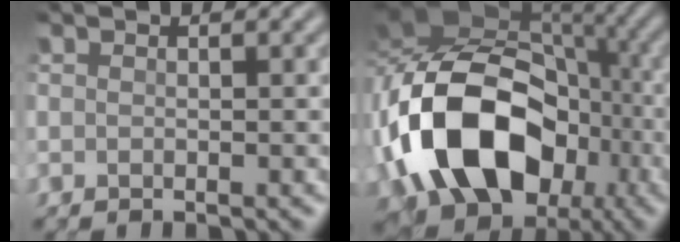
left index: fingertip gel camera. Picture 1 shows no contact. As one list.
[{"total": 15.7, "force": [-4.3, 10.9, 10.4], "torque": [-0.191, 0.002, -0.073]}]